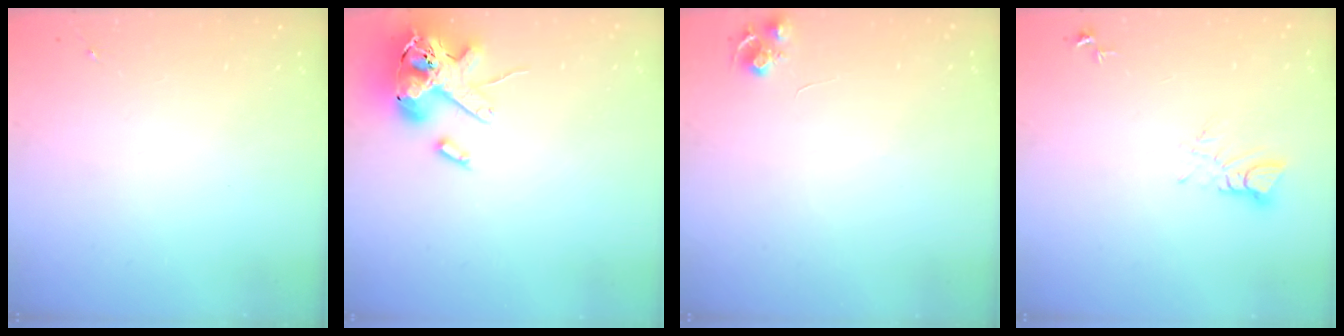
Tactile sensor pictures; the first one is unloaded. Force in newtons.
{"total": 16.4, "press": 16.2, "slide": 2.7}
{"total": 6.8, "press": 6.7, "slide": 0.9}
{"total": 3.5, "press": 3.5, "slide": 0.2}